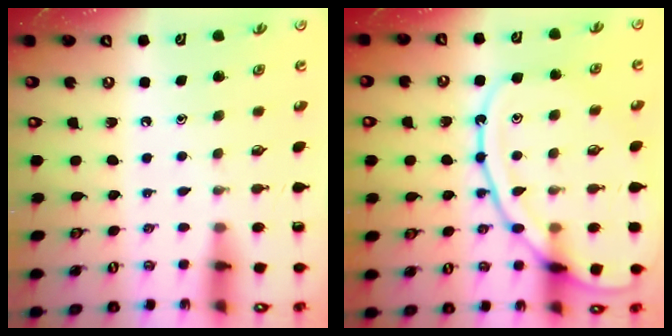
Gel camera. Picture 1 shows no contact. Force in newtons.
{"total": 15.5, "press": 15.4, "slide": 1.4}